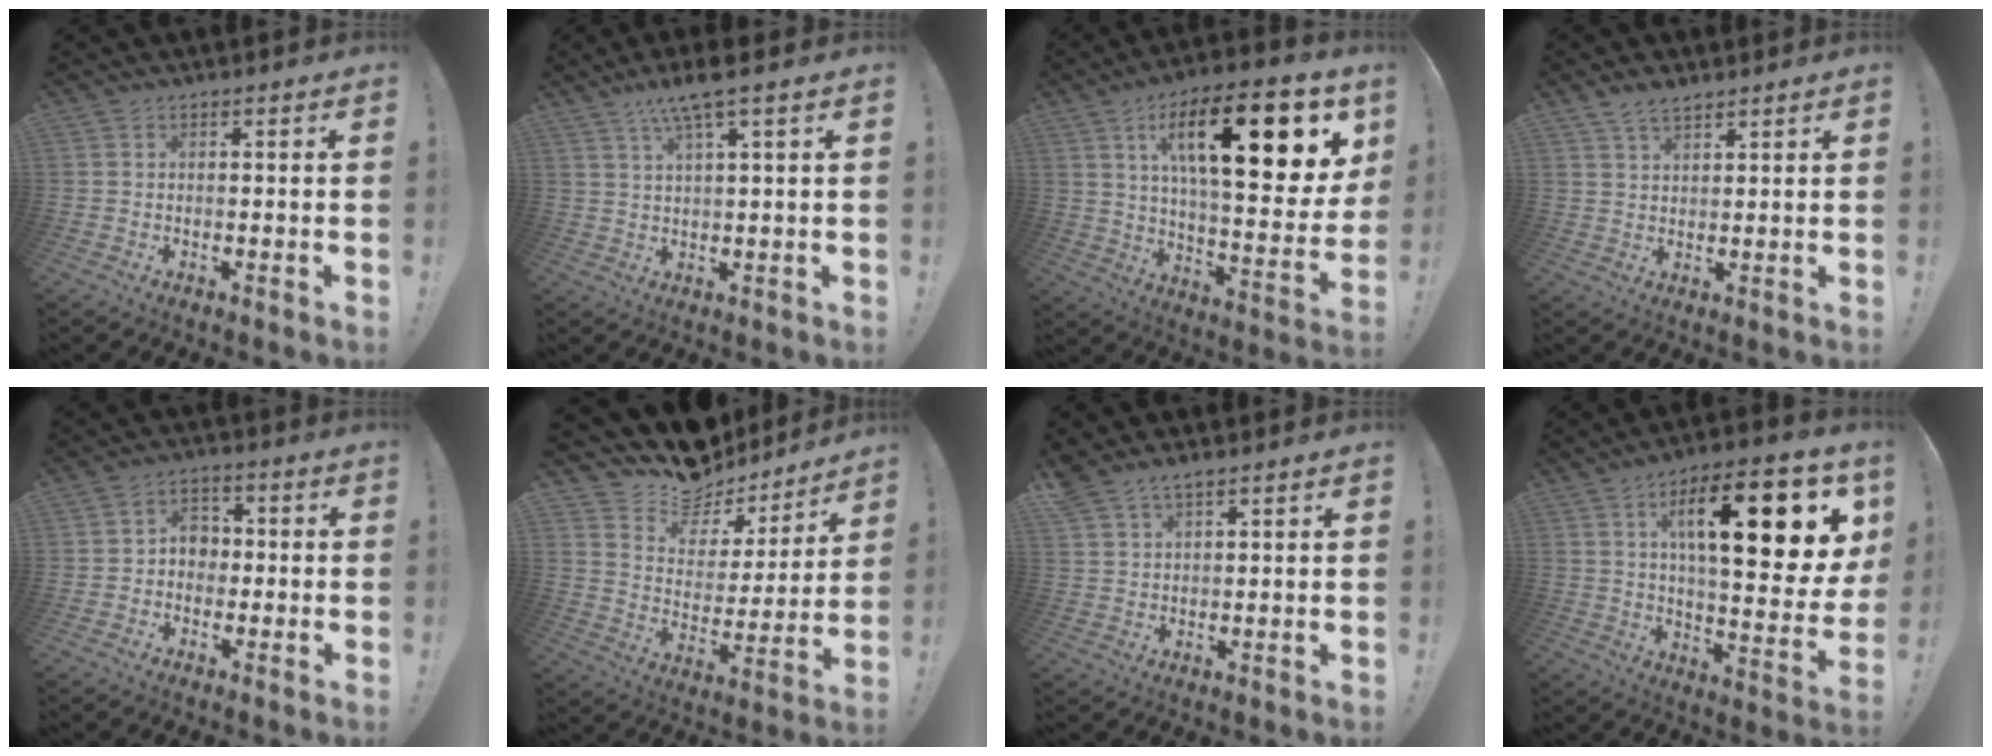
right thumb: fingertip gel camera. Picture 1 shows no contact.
{"total": 6.8, "force": [4.4, 0.3, 5.2], "torque": [-0.092, -0.020, 0.073]}
{"total": 25.8, "force": [9.9, 8.8, 22.1], "torque": [-0.348, -0.034, 0.150]}
{"total": 4.6, "force": [3.6, 1.8, 2.0], "torque": [-0.031, -0.022, 0.067]}
{"total": 5.5, "force": [-0.6, 4.6, 2.9], "torque": [-0.046, 0.012, -0.011]}
{"total": 12.9, "force": [11.1, 6.0, 2.7], "torque": [-0.061, -0.095, 0.201]}
{"total": 4.2, "force": [3.5, 1.6, 1.8], "torque": [-0.035, -0.017, 0.066]}
{"total": 23.9, "force": [8.5, 7.8, 20.9], "torque": [-0.317, -0.029, 0.125]}